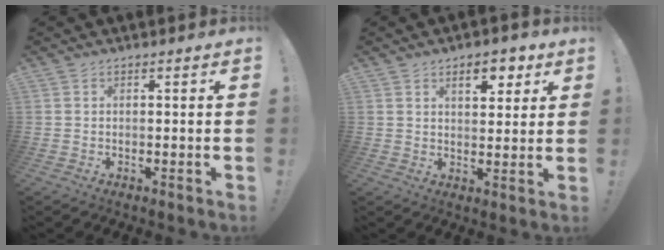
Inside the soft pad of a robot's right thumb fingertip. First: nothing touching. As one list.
[{"total": 7.3, "force": [3.9, 3.6, 5.0], "torque": [-0.054, -0.015, 0.062]}]